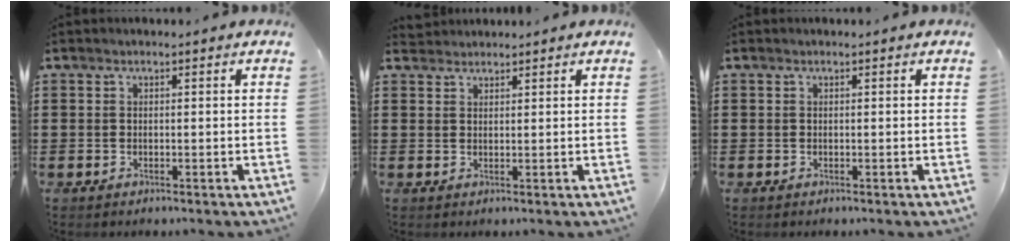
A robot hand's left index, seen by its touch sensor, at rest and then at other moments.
{"total": 1.6, "force": [1.5, 0.4, -0.1], "torque": [-0.001, 0.003, 0.031]}
{"total": 0.0}